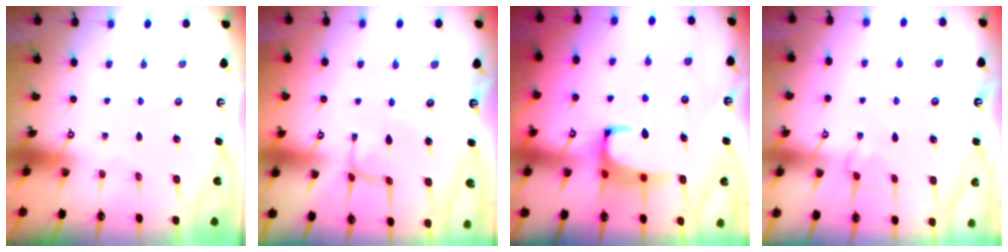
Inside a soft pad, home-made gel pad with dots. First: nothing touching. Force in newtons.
{"total": 1.4, "press": 1.3, "slide": 0.3}
{"total": 3.7, "press": 3.6, "slide": 1.0}
{"total": 2.5, "press": 2.5, "slide": 0.5}